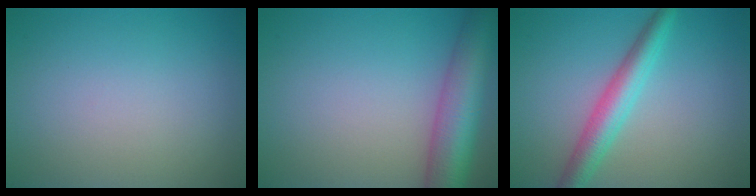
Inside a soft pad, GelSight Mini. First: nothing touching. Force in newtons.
{"total": 7.8, "press": 7.8, "slide": 0.4}
{"total": 4.0, "press": 4.0, "slide": 0.1}